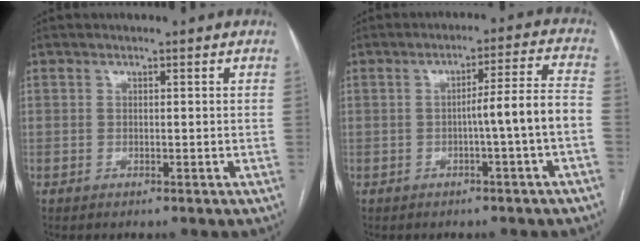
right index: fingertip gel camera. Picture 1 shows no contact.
{"total": 7.0, "force": [-1.9, -1.1, 6.6], "torque": [-0.093, 0.016, -0.024]}